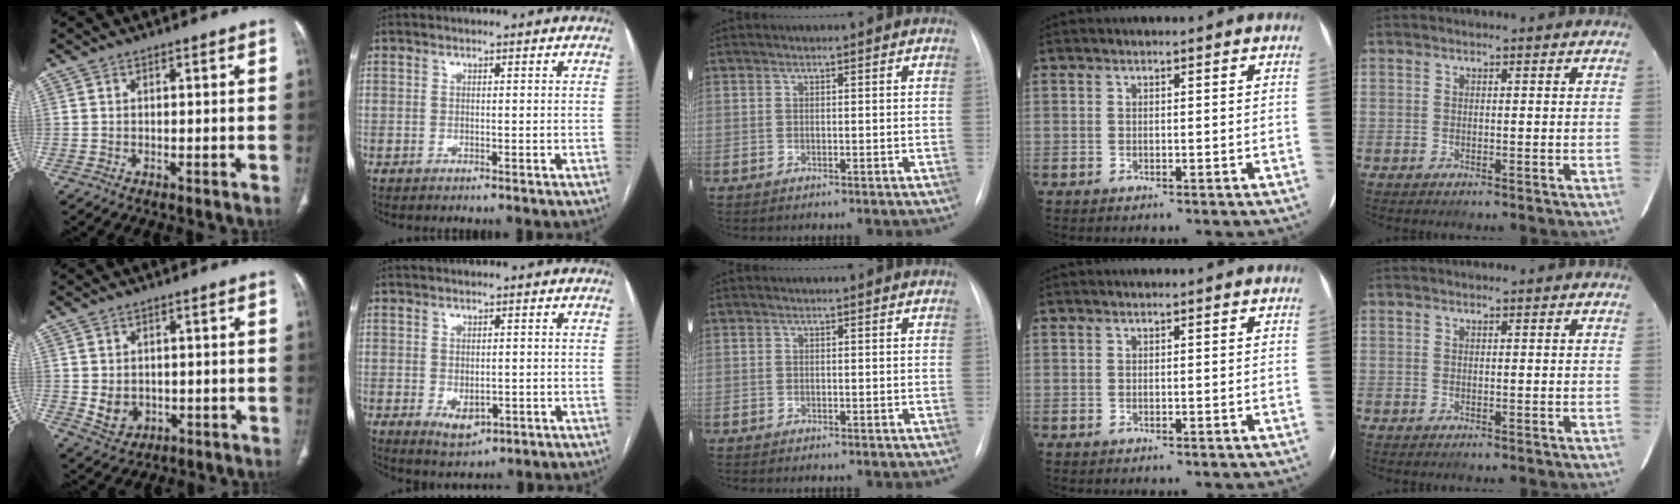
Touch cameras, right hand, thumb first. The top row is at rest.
{"thumb": {"total": 4.7, "force": [-0.4, 4.0, 2.5], "torque": [-0.028, -0.001, 0.009]}, "index": {"total": 4.0, "force": [-1.1, 2.3, 3.1], "torque": [-0.048, -0.006, -0.003]}, "middle": {"total": 0.9, "force": [-0.8, 0.1, 0.4], "torque": [-0.010, -0.003, -0.010]}}